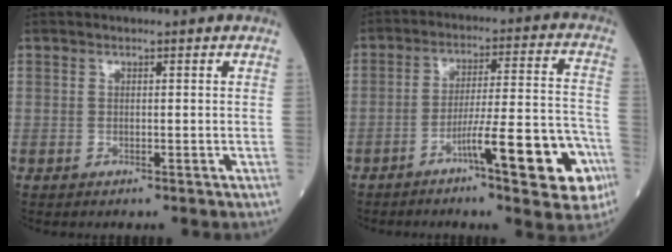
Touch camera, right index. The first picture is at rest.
{"total": 13.5, "force": [-6.4, 1.5, 11.8], "torque": [-0.176, 0.020, -0.089]}